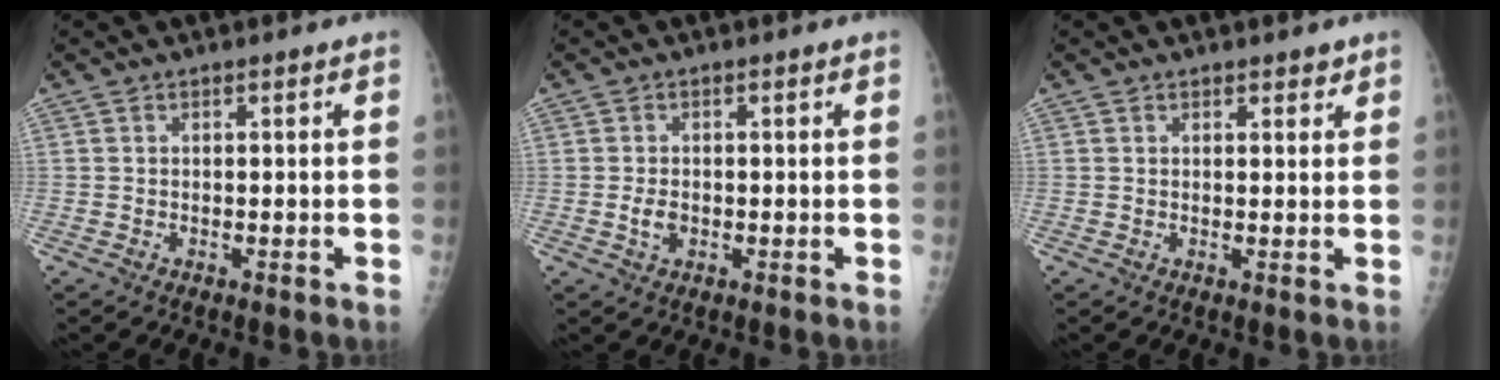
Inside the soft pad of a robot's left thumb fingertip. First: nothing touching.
{"total": 2.4, "force": [-0.3, 1.7, 1.6], "torque": [-0.024, 0.001, -0.005]}
{"total": 1.7, "force": [1.3, 1.0, 0.6], "torque": [0.011, -0.007, 0.014]}